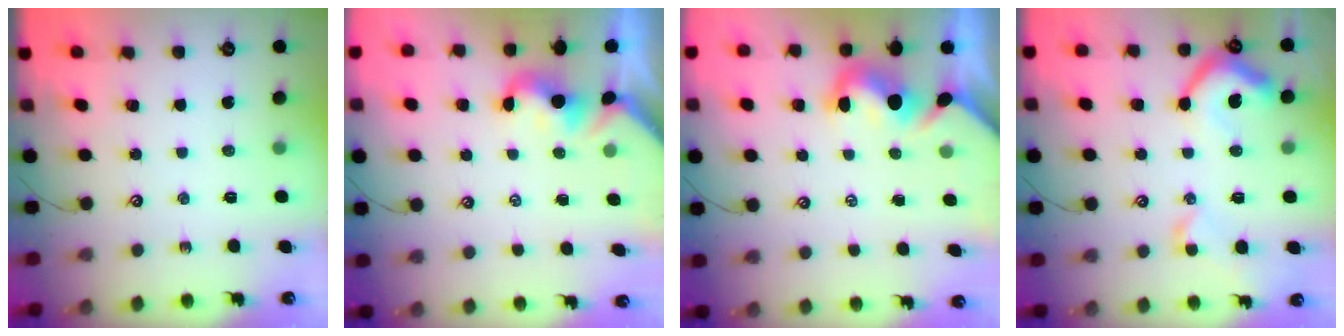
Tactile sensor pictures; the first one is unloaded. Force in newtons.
{"total": 1.6, "press": 1.5, "slide": 0.4}
{"total": 2.0, "press": 1.8, "slide": 0.9}
{"total": 11.1, "press": 11.1, "slide": 1.2}